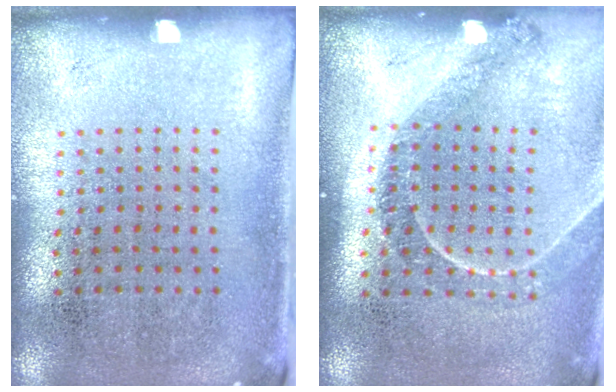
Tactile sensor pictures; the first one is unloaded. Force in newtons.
{"total": 1.2, "press": 1.2, "slide": 0.2}